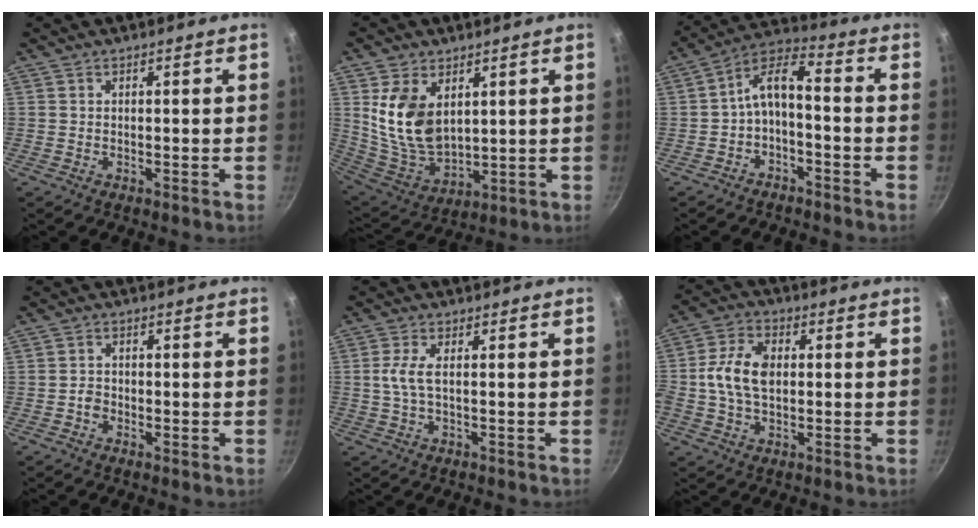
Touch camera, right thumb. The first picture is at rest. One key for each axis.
{"total": 13.7, "fx": 4.0, "fy": 8.6, "fz": 9.8, "tx": -0.175, "ty": -0.040, "tz": 0.094}
{"total": 7.9, "fx": -2.5, "fy": 3.5, "fz": 6.6, "tx": -0.129, "ty": 0.053, "tz": -0.051}
{"total": 1.9, "fx": -0.8, "fy": 1.5, "fz": 1.0, "tx": -0.014, "ty": 0.007, "tz": -0.017}
{"total": 3.9, "fx": 0.2, "fy": 1.3, "fz": 3.7, "tx": -0.092, "ty": 0.004, "tz": 0.004}
{"total": 9.9, "fx": 0.4, "fy": 6.4, "fz": 7.5, "tx": -0.140, "ty": 0.016, "tz": -0.004}